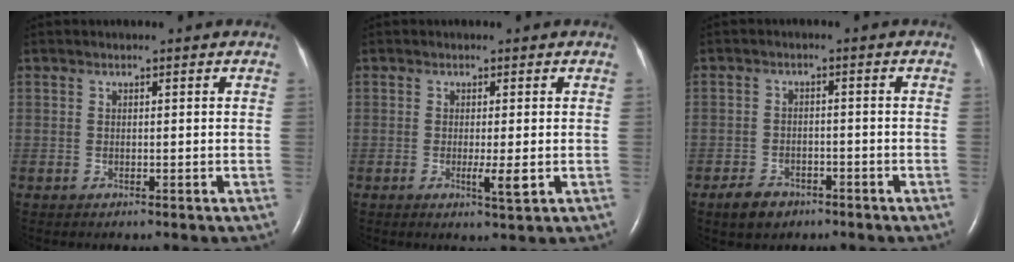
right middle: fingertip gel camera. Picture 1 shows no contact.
{"total": 2.6, "force": [-0.5, 0.0, 2.5], "torque": [-0.042, -0.006, -0.007]}
{"total": 4.1, "force": [-2.8, 2.4, 1.6], "torque": [-0.037, 0.001, -0.041]}